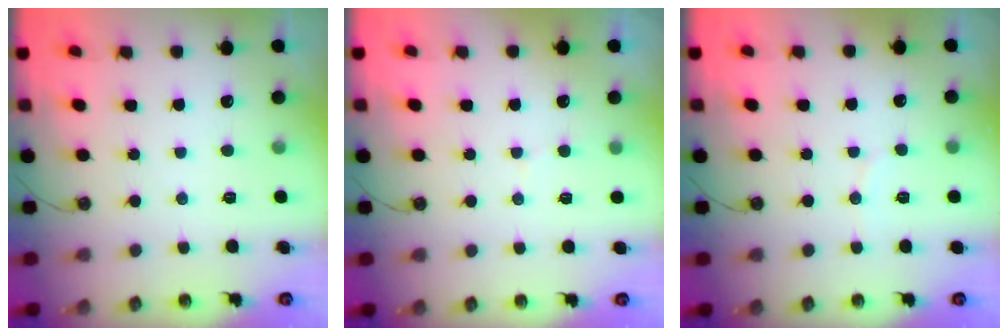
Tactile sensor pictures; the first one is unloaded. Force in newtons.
{"total": 4.9, "press": 4.8, "slide": 0.4}
{"total": 3.1, "press": 3.1, "slide": 0.3}